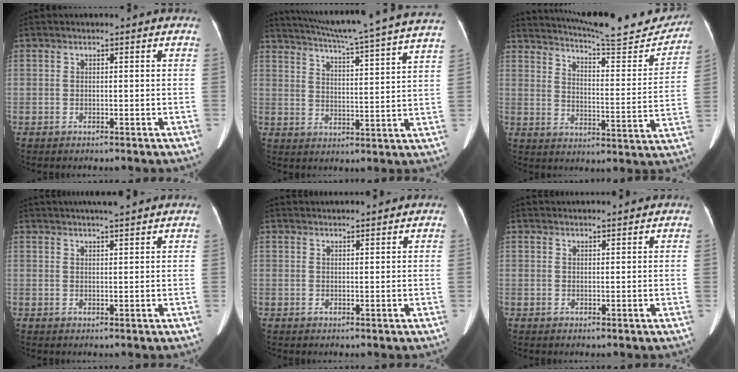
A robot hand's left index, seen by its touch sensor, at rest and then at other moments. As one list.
[{"total": 24.6, "force": [22.1, -1.3, 10.8], "torque": [-0.184, -0.042, 0.285]}, {"total": 20.8, "force": [19.5, 2.3, 6.9], "torque": [-0.102, -0.051, 0.250]}, {"total": 8.5, "force": [7.4, 0.2, 4.1], "torque": [-0.063, 0.023, 0.098]}, {"total": 7.4, "force": [7.1, 0.7, 2.1], "torque": [-0.027, 0.027, 0.086]}, {"total": 7.2, "force": [6.9, 0.8, 2.0], "torque": [-0.025, 0.027, 0.081]}]